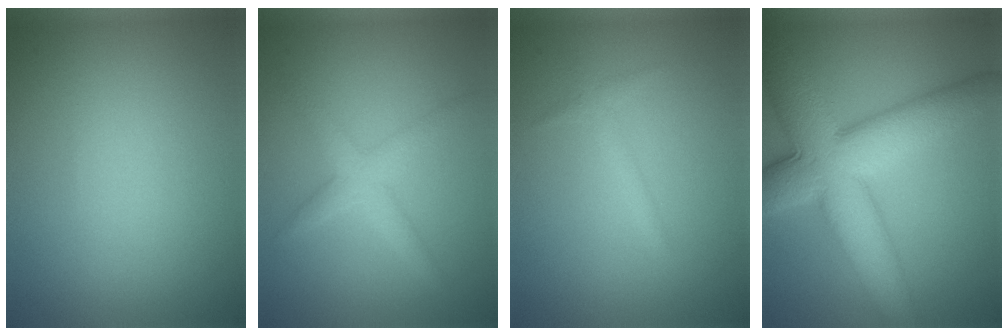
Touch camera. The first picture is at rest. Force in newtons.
{"total": 2.8, "press": 2.8, "slide": 0.1}
{"total": 1.1, "press": 1.1, "slide": 0.1}
{"total": 11.5, "press": 11.5, "slide": 0.2}